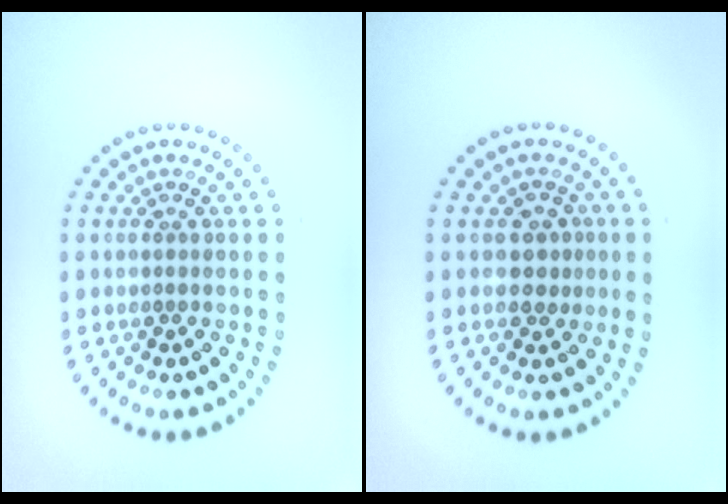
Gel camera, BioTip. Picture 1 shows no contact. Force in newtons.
{"total": 1.9, "press": 1.8, "slide": 0.7}